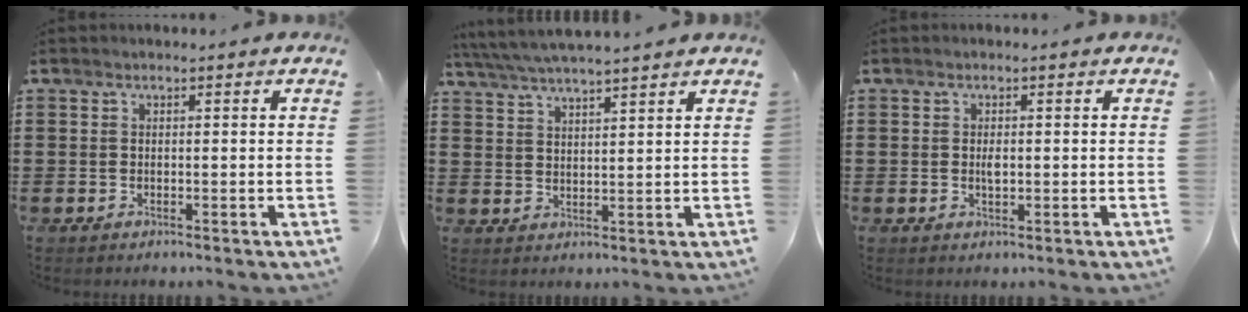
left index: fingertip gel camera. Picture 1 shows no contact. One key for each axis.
{"total": 4.3, "fx": 4.0, "fy": -0.4, "fz": 1.5, "tx": -0.042, "ty": -0.017, "tz": 0.070}
{"total": 1.5, "fx": 0.0, "fy": 0.6, "fz": 1.3, "tx": -0.027, "ty": 0.002, "tz": -0.001}